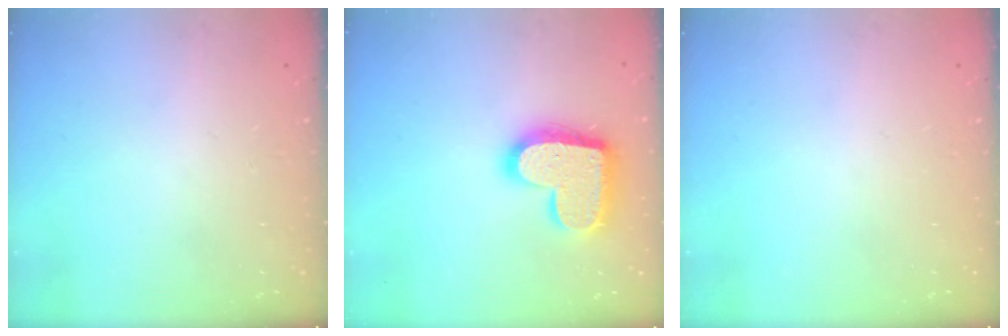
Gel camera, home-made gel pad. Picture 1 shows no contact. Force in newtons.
{"total": 18.1, "press": 18.1, "slide": 1.1}
{"total": 0.0}